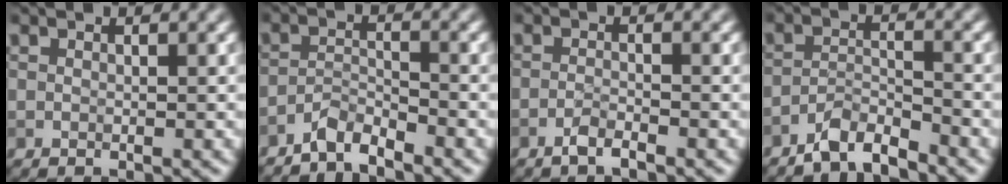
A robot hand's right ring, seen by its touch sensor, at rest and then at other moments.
{"total": 2.4, "force": [-2.3, 0.3, 0.8], "torque": [-0.013, 0.006, -0.050]}
{"total": 1.5, "force": [-1.1, 0.2, 1.0], "torque": [-0.019, 0.003, -0.025]}
{"total": 3.4, "force": [-3.0, 0.6, 1.4], "torque": [-0.023, 0.004, -0.065]}